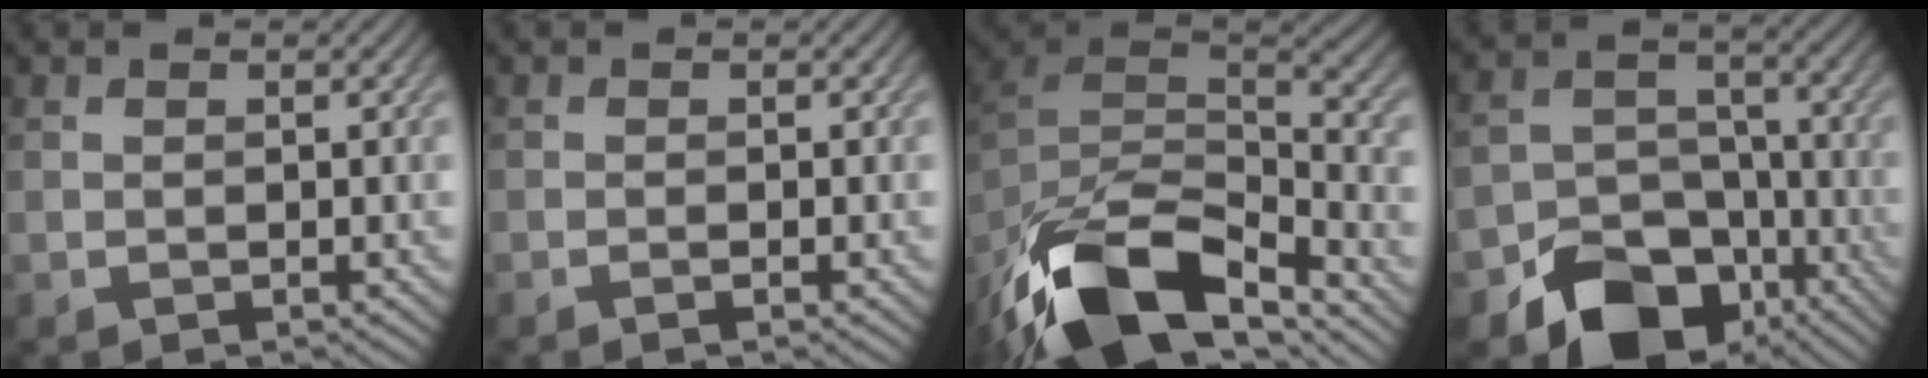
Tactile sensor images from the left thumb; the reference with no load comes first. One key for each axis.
{"total": 0.8, "fx": -0.5, "fy": 0.0, "fz": 0.6, "tx": -0.012, "ty": 0.000, "tz": -0.009}
{"total": 17.3, "fx": -11.3, "fy": 6.8, "fz": 11.1, "tx": -0.272, "ty": -0.033, "tz": -0.184}
{"total": 13.5, "fx": -8.5, "fy": 8.8, "fz": 5.6, "tx": -0.110, "ty": -0.031, "tz": -0.130}